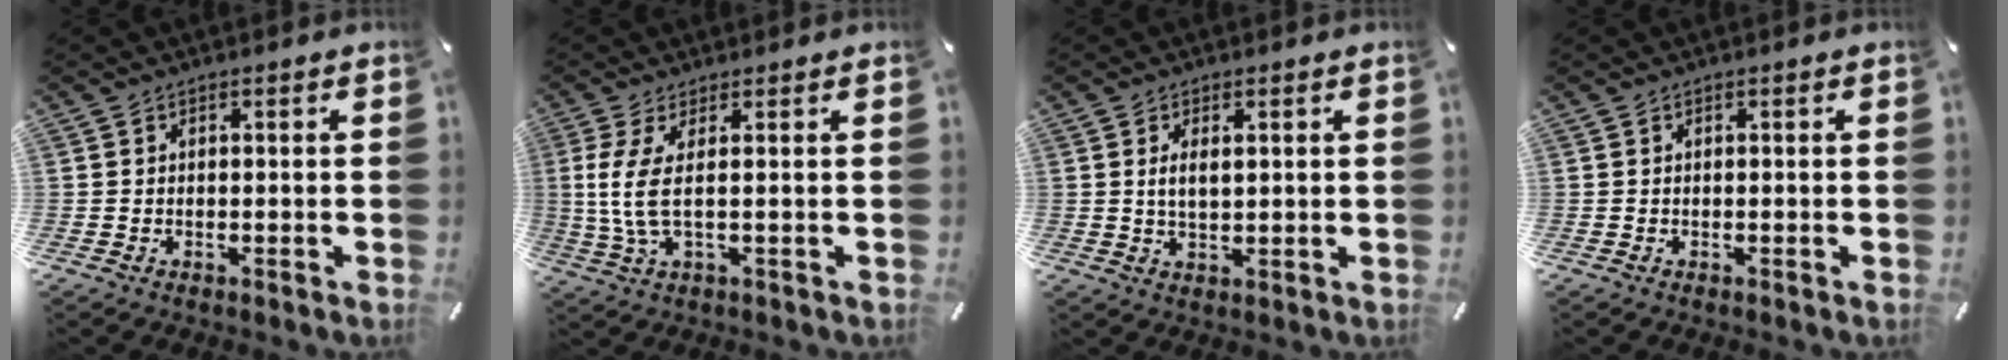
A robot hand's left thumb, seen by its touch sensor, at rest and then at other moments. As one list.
[{"total": 7.3, "force": [0.9, 1.5, 7.1], "torque": [-0.158, -0.019, 0.012]}, {"total": 3.9, "force": [0.9, 1.6, 3.4], "torque": [-0.062, 0.002, 0.012]}, {"total": 0.0}]